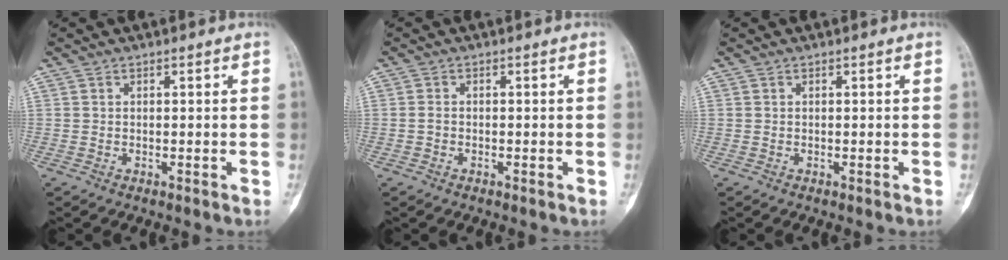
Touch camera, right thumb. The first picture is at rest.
{"total": 0.9, "force": [-0.3, 0.7, 0.4], "torque": [-0.005, 0.002, -0.009]}
{"total": 0.0}